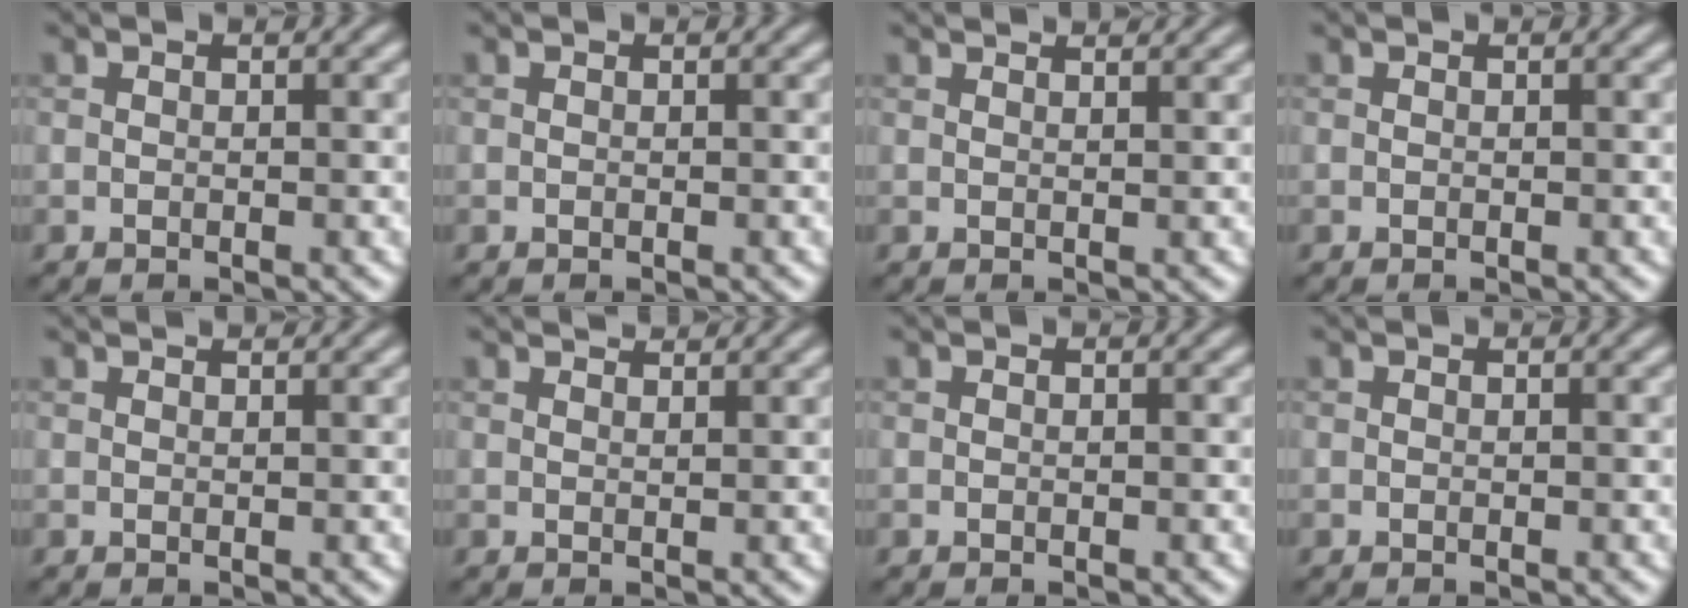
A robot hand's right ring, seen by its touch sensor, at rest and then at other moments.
{"total": 0.0}
{"total": 2.5, "force": [2.2, 0.7, 1.0], "torque": [0.000, 0.008, 0.008]}
{"total": 0.0}
{"total": 1.9, "force": [1.7, 0.5, 0.7], "torque": [-0.005, 0.002, 0.009]}
{"total": 1.8, "force": [1.7, 0.2, 0.5], "torque": [-0.007, -0.001, 0.019]}
{"total": 0.0}
{"total": 0.0}